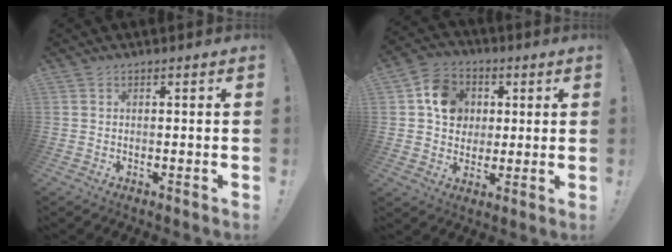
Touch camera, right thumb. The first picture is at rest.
{"total": 12.4, "force": [2.9, 10.8, 5.4], "torque": [-0.074, 0.004, 0.063]}